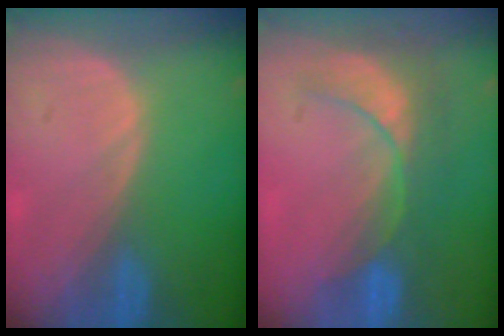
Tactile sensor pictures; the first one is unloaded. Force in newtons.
{"total": 9.0, "press": 7.7, "slide": 4.5}